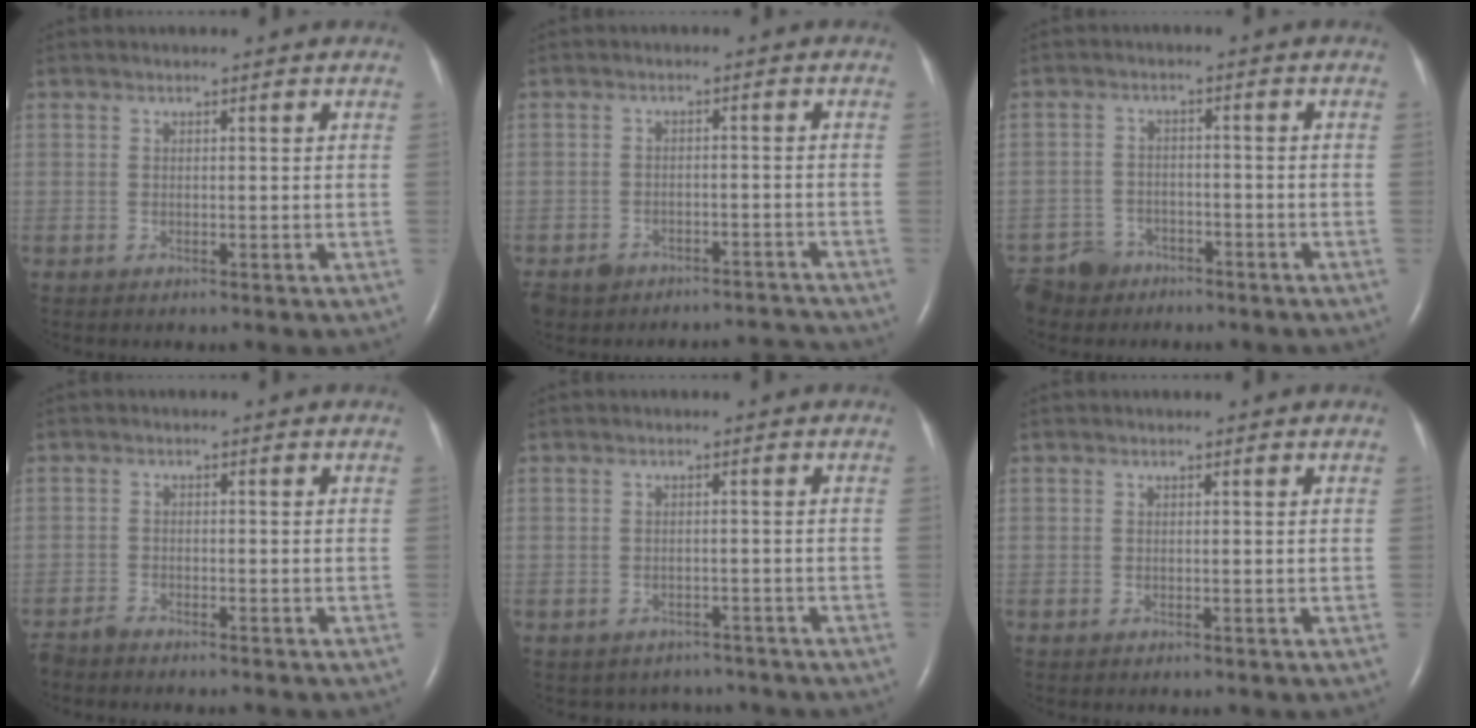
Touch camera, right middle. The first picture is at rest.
{"total": 6.6, "force": [-6.1, 2.5, 0.1], "torque": [0.003, 0.017, -0.088]}
{"total": 5.4, "force": [-4.1, 3.6, 0.0], "torque": [-0.002, 0.003, -0.071]}
{"total": 3.2, "force": [-3.1, -0.2, 0.7], "torque": [-0.011, -0.009, -0.051]}
{"total": 4.7, "force": [-4.1, 2.3, -0.2], "torque": [0.004, 0.013, -0.048]}
{"total": 0.0}